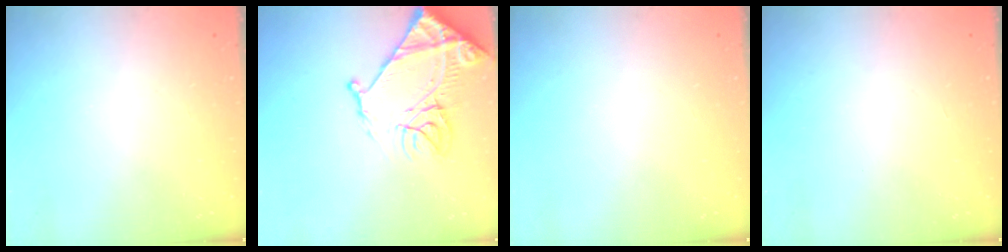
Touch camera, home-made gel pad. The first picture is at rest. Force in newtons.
{"total": 17.7, "press": 17.6, "slide": 1.9}
{"total": 0.0}
{"total": 1.6, "press": 1.5, "slide": 0.1}